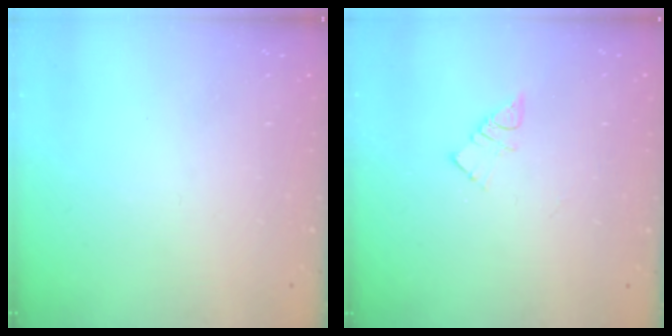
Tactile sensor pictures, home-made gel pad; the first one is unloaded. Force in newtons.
{"total": 5.7, "press": 5.6, "slide": 0.6}